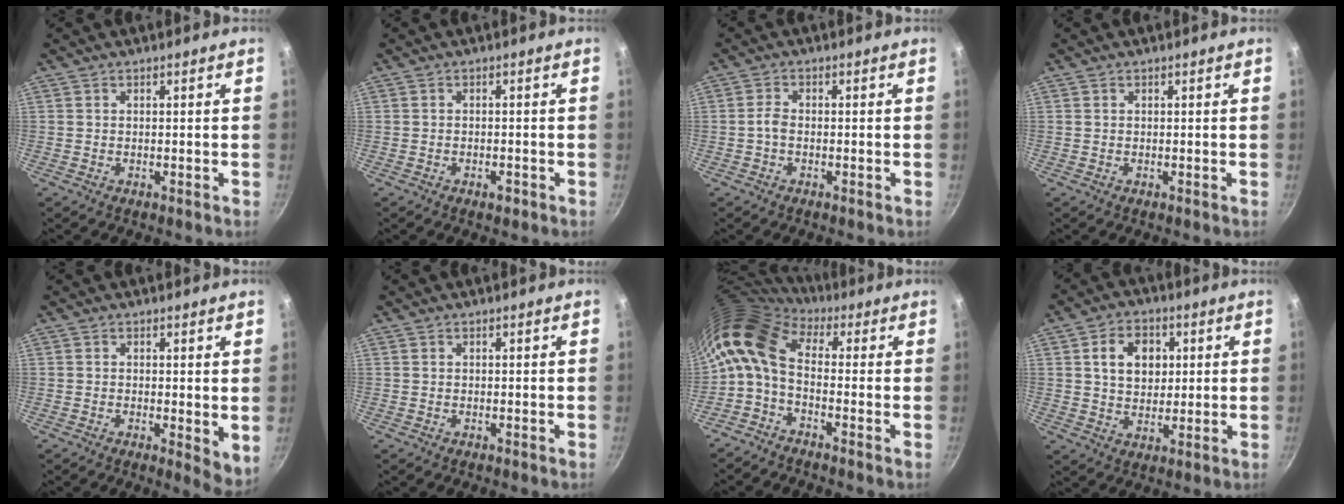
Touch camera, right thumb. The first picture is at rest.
{"total": 1.6, "force": [-1.0, 0.8, 1.0], "torque": [-0.018, 0.007, -0.012]}
{"total": 1.8, "force": [-0.7, 0.9, 1.4], "torque": [-0.035, 0.011, -0.019]}
{"total": 0.0}
{"total": 4.7, "force": [0.3, 1.9, 4.3], "torque": [-0.052, -0.015, 0.004]}
{"total": 0.0}
{"total": 11.0, "force": [0.2, 6.3, 9.0], "torque": [-0.182, 0.022, -0.016]}
{"total": 8.9, "force": [2.1, 6.7, 5.5], "torque": [-0.064, 0.002, 0.034]}